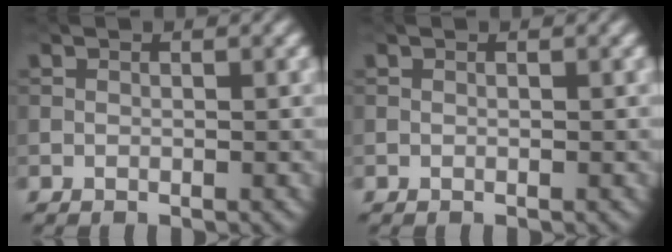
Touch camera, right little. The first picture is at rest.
{"total": 0.0}